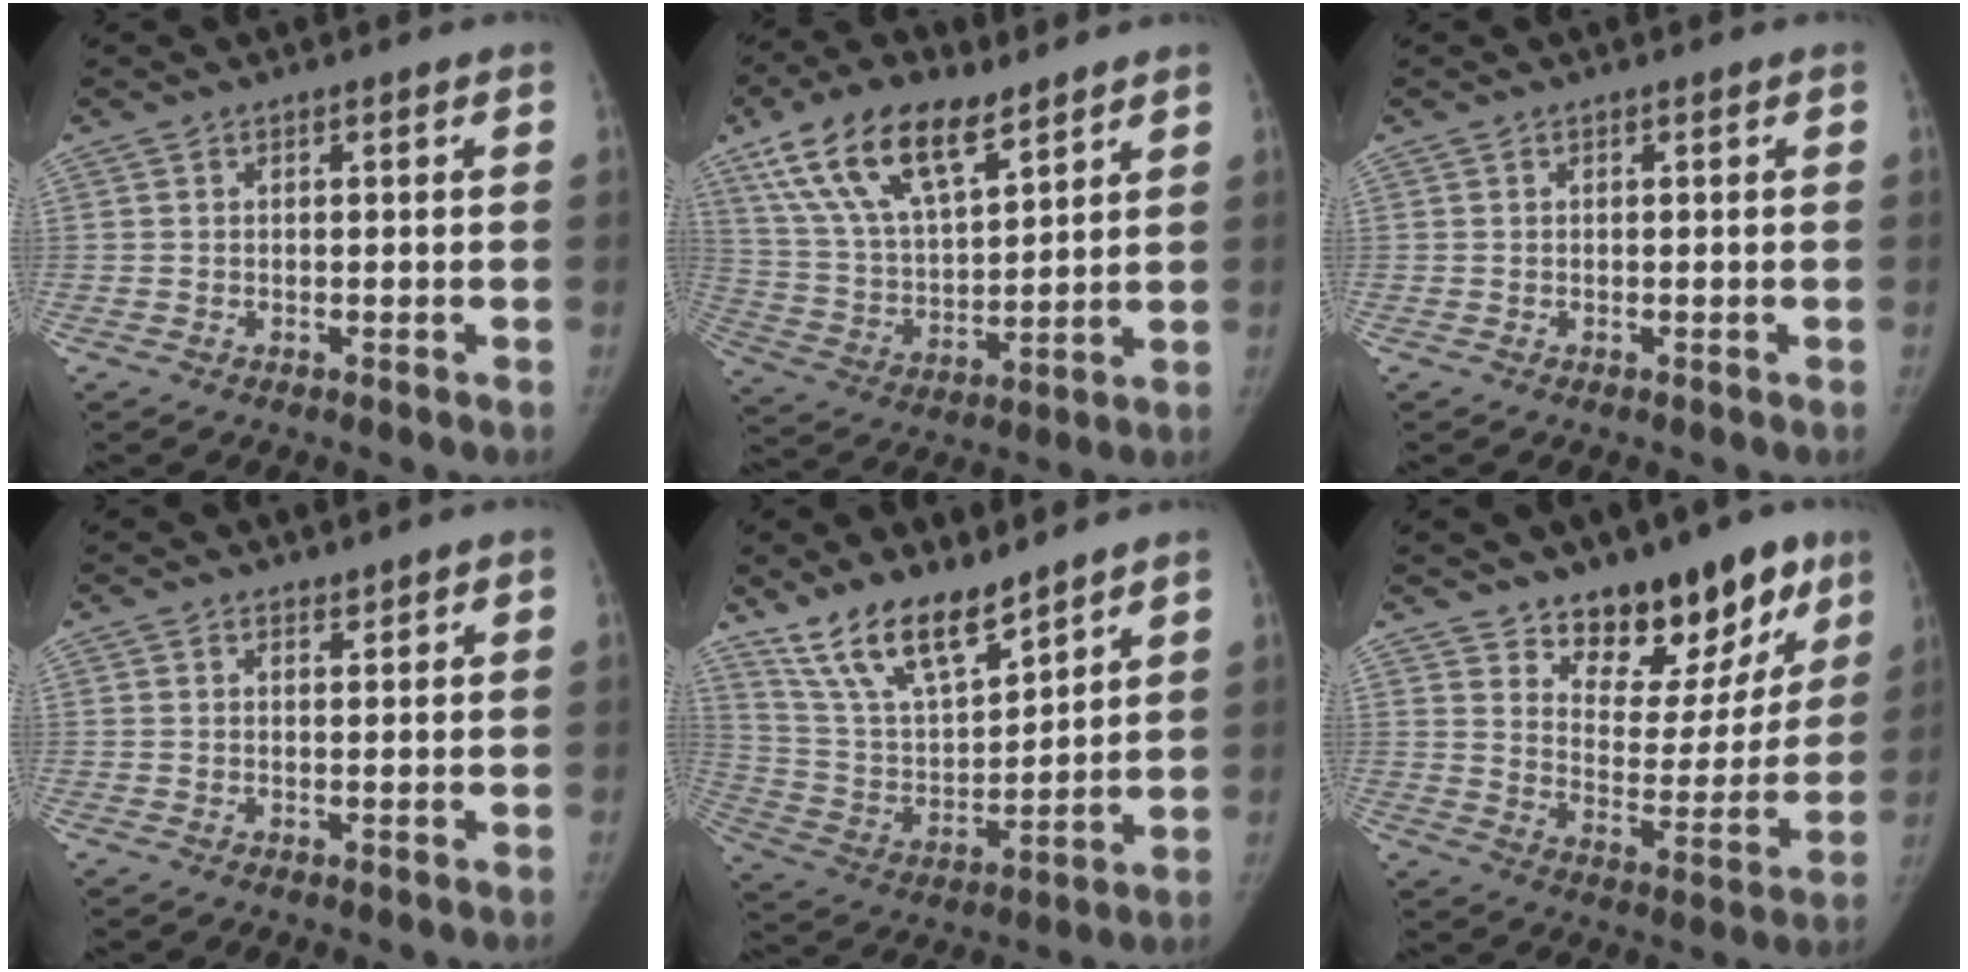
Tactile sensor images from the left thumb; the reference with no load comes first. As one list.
[{"total": 18.3, "force": [11.2, 7.9, 12.1], "torque": [-0.197, -0.034, 0.214]}, {"total": 0.0}, {"total": 0.9, "force": [0.9, 0.4, 0.1], "torque": [0.005, -0.008, 0.012]}, {"total": 15.1, "force": [11.5, 5.3, 8.1], "torque": [-0.120, -0.062, 0.228]}, {"total": 17.6, "force": [12.0, 9.0, 9.2], "torque": [-0.053, -0.081, 0.180]}]